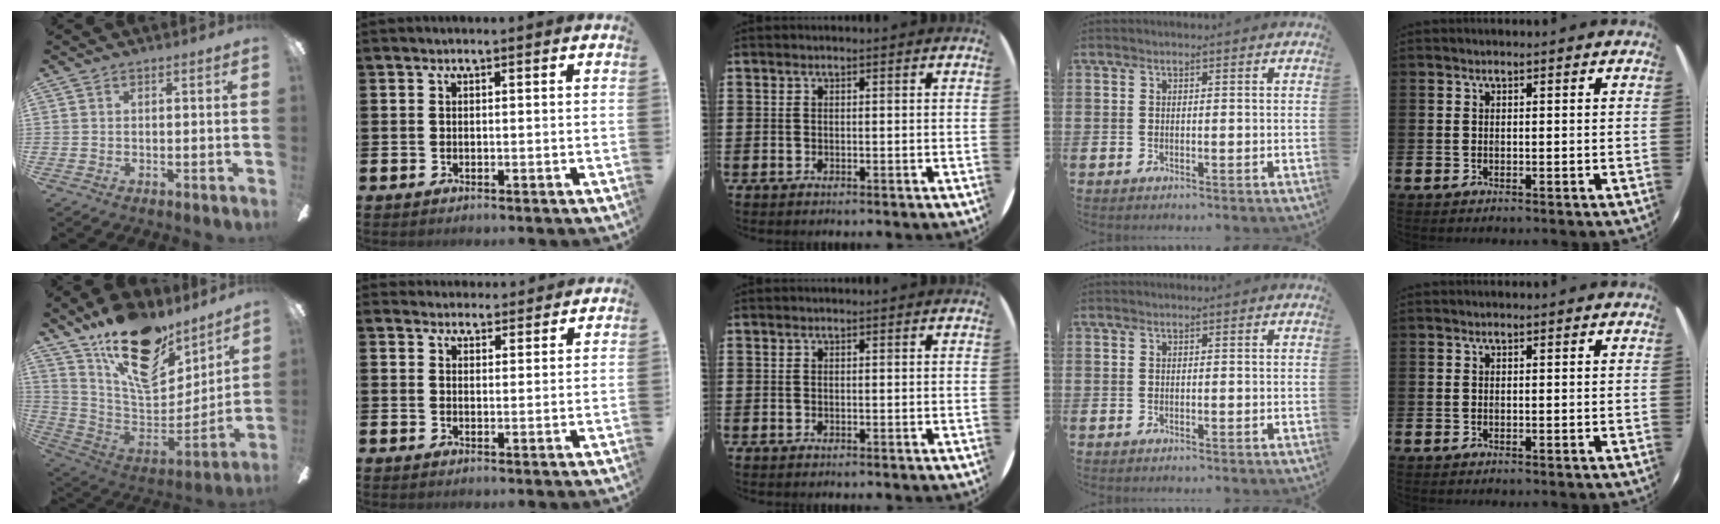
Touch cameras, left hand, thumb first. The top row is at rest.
{"thumb": {"total": 22.8, "force": [14.6, 11.6, 13.0], "torque": [-0.205, -0.094, 0.262]}, "index": {"total": 3.0, "force": [2.9, 0.9, -0.4], "torque": [0.007, -0.017, 0.052]}}